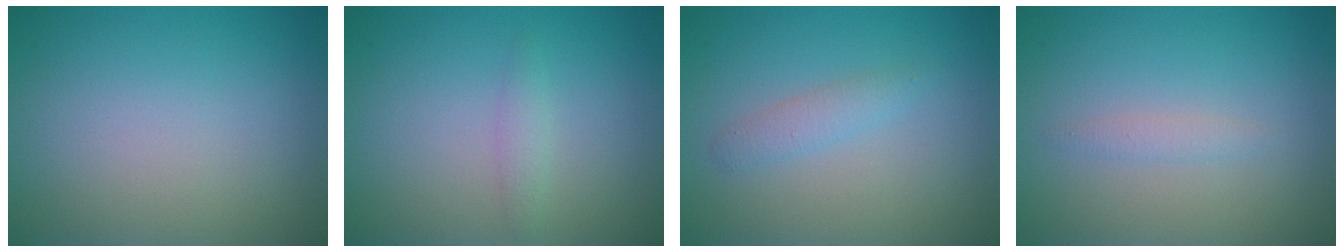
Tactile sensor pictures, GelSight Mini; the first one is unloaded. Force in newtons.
{"total": 1.0, "press": 1.0, "slide": 0.0}
{"total": 1.5, "press": 1.5, "slide": 0.0}
{"total": 1.0, "press": 1.0, "slide": 0.0}